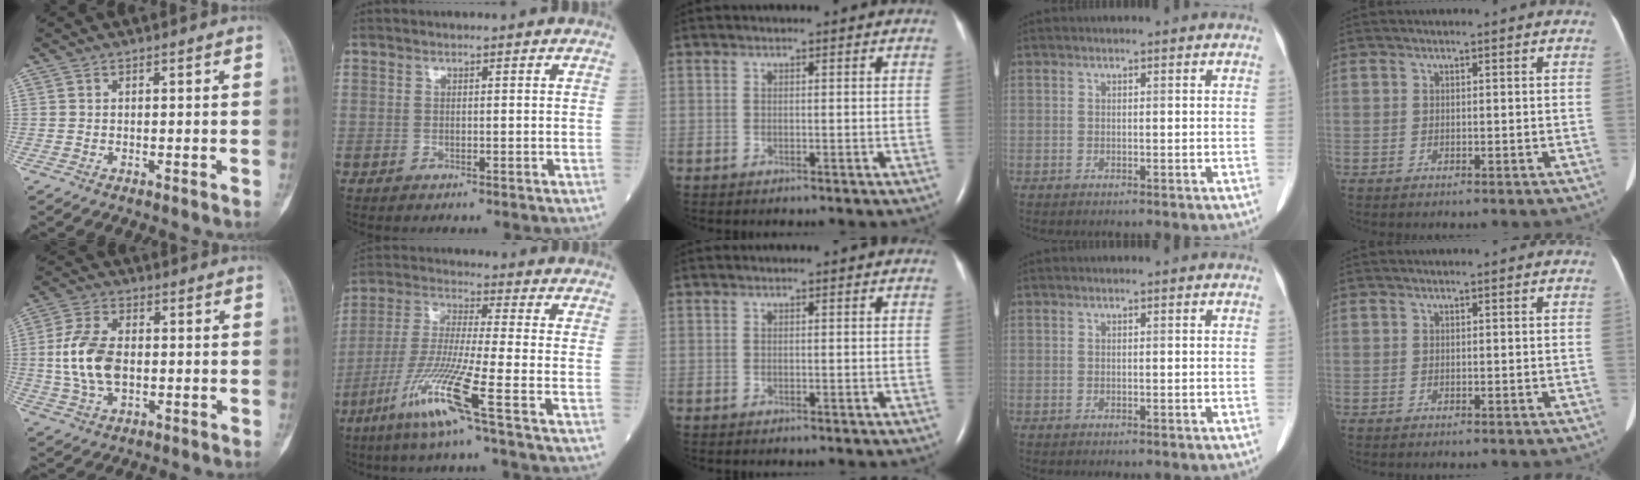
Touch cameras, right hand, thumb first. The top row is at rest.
{"thumb": {"total": 10.7, "force": [-0.4, 6.4, 8.6], "torque": [-0.174, 0.009, -0.009]}, "index": {"total": 11.6, "force": [-6.0, -1.5, 9.8], "torque": [-0.199, -0.025, -0.123]}}